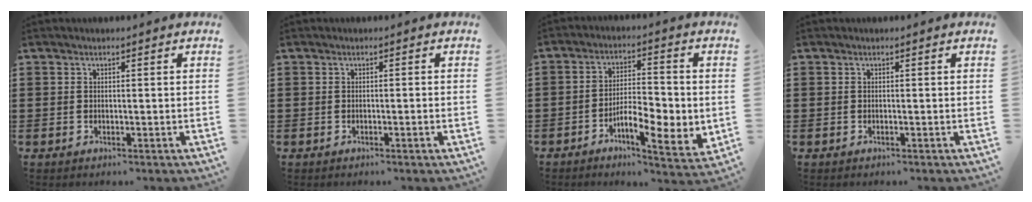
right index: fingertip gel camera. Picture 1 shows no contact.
{"total": 0.7, "force": [-0.3, -0.2, 0.6], "torque": [-0.010, -0.004, -0.006]}
{"total": 7.4, "force": [-2.5, 2.7, 6.5], "torque": [-0.118, -0.002, -0.044]}
{"total": 0.0}